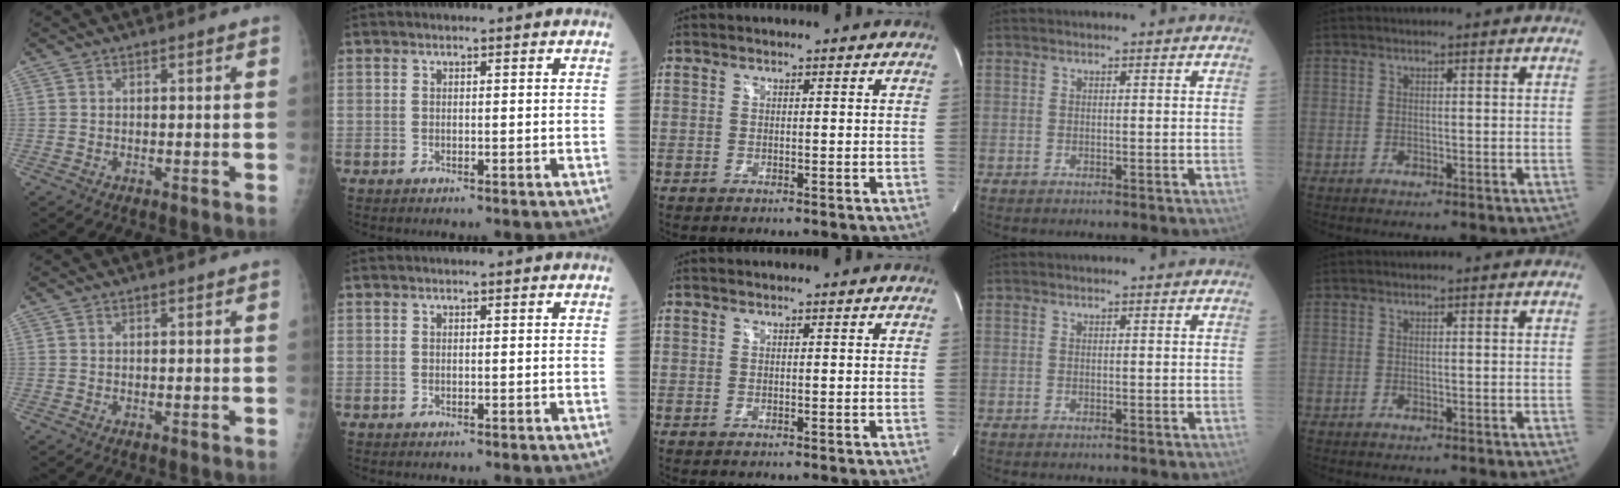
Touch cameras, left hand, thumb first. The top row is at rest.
{}